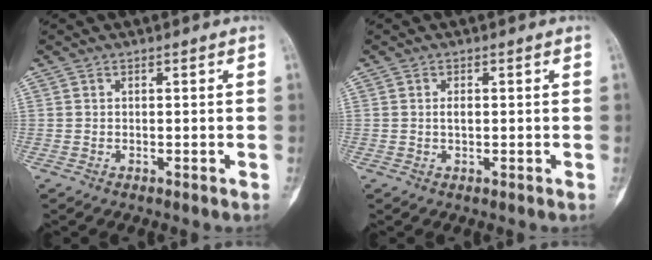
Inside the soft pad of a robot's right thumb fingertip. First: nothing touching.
{"total": 1.3, "force": [0.1, 0.7, 1.1], "torque": [-0.022, 0.000, 0.002]}